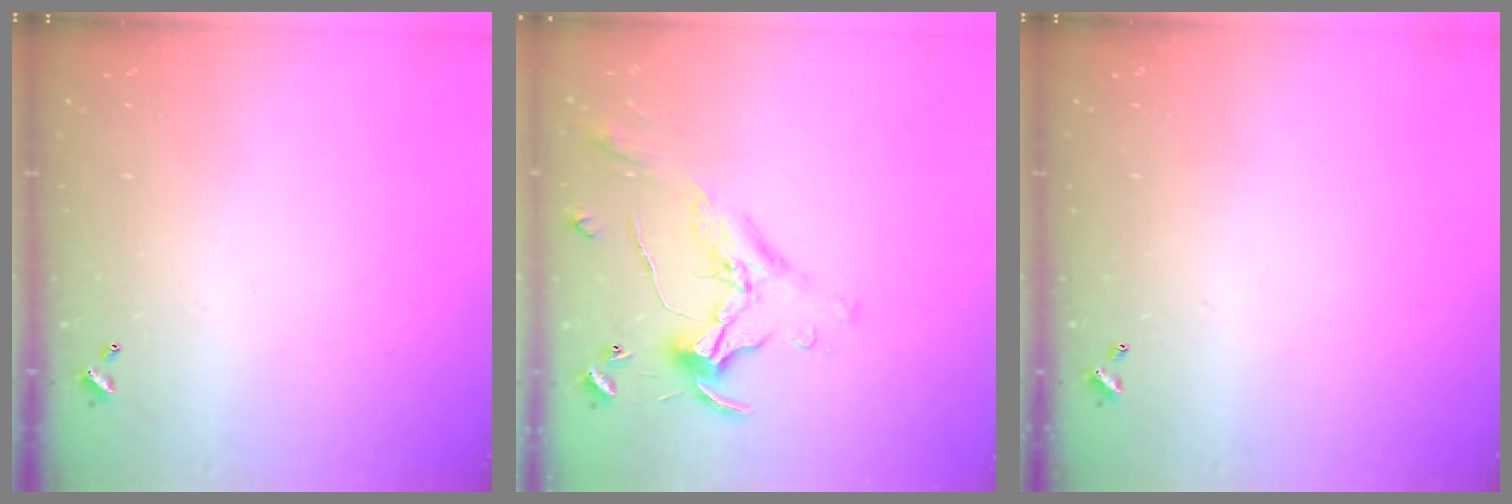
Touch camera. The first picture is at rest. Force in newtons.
{"total": 0.7, "press": 0.5, "slide": 0.4}
{"total": 0.0}